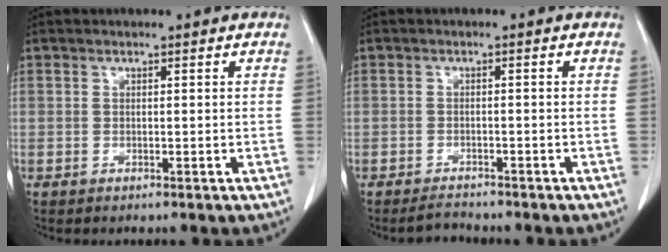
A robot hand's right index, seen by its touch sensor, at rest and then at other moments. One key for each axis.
{"total": 1.9, "fx": -1.8, "fy": 0.3, "fz": 0.0, "tx": -0.003, "ty": -0.007, "tz": -0.027}